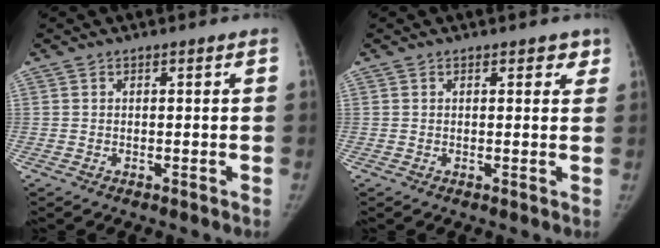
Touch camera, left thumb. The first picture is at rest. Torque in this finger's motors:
{"motor_torque": [-0.01, 0.00, 0.00, 0.02, 0.00]}